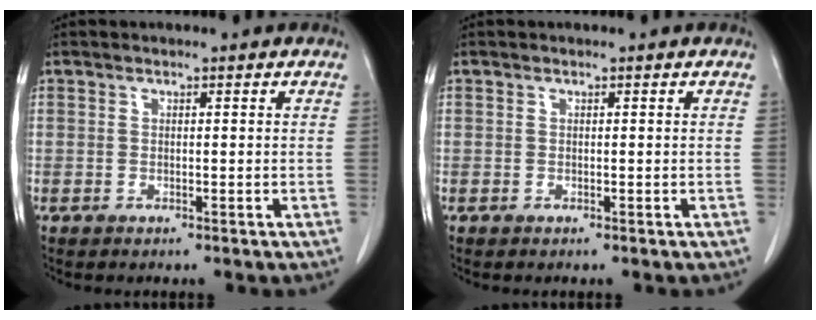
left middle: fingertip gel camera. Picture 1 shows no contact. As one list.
[{"total": 0.0}]